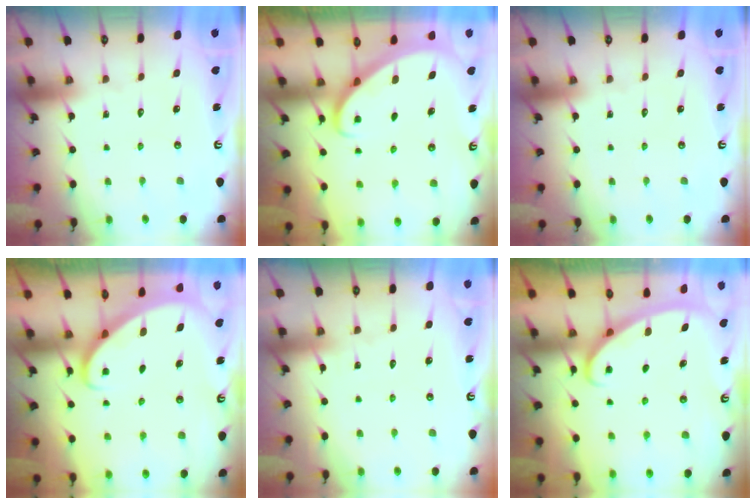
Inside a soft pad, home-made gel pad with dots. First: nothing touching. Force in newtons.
{"total": 2.8, "press": 2.8, "slide": 0.2}
{"total": 0.0}
{"total": 2.8, "press": 2.8, "slide": 0.2}
{"total": 3.0, "press": 2.9, "slide": 0.3}
{"total": 2.9, "press": 2.8, "slide": 0.4}